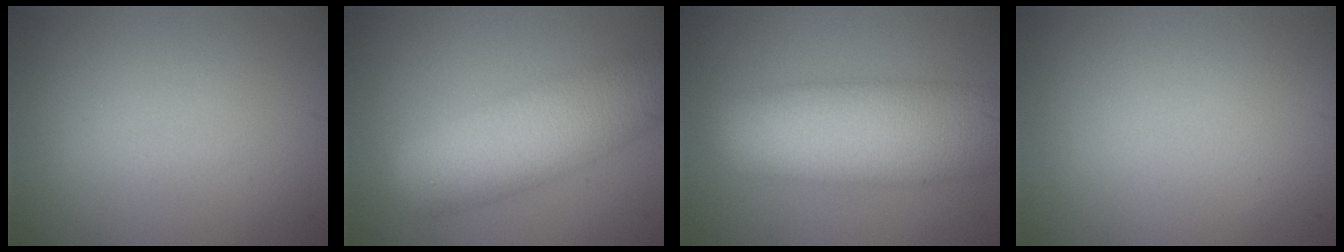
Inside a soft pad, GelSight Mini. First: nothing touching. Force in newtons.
{"total": 7.2, "press": 7.2, "slide": 0.4}
{"total": 9.8, "press": 9.8, "slide": 0.4}
{"total": 0.0}